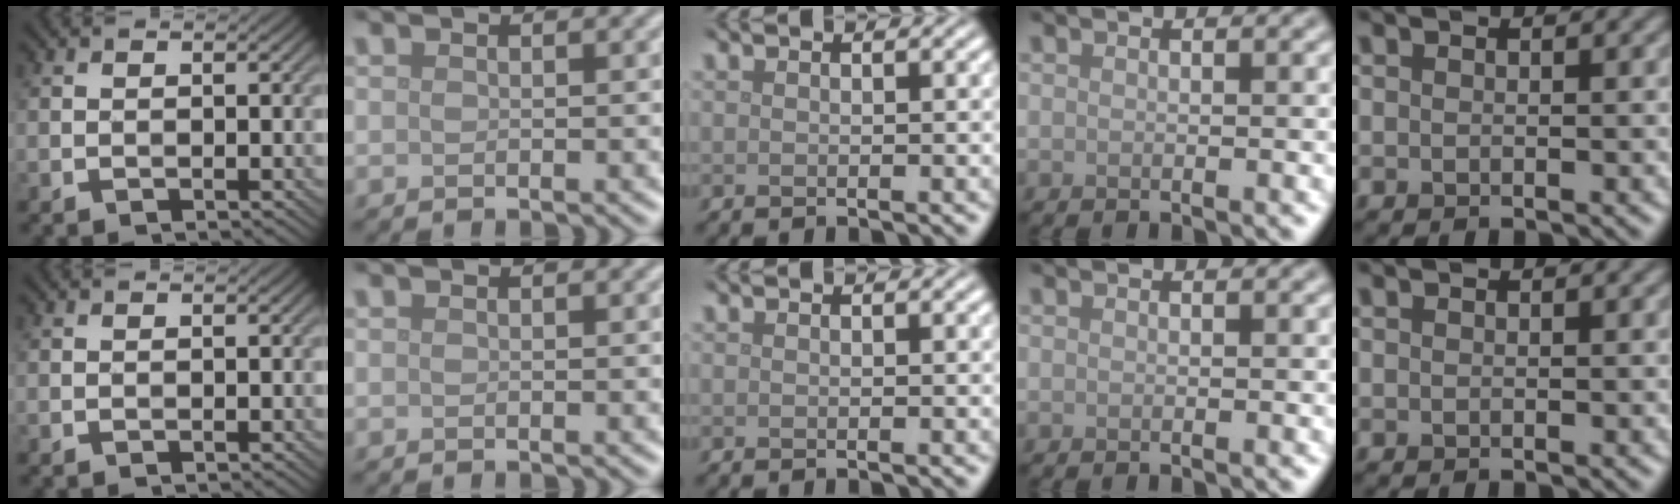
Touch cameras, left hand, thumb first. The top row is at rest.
{}